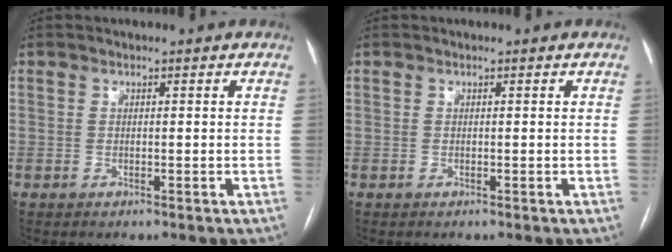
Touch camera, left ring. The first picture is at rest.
{"total": 0.0}